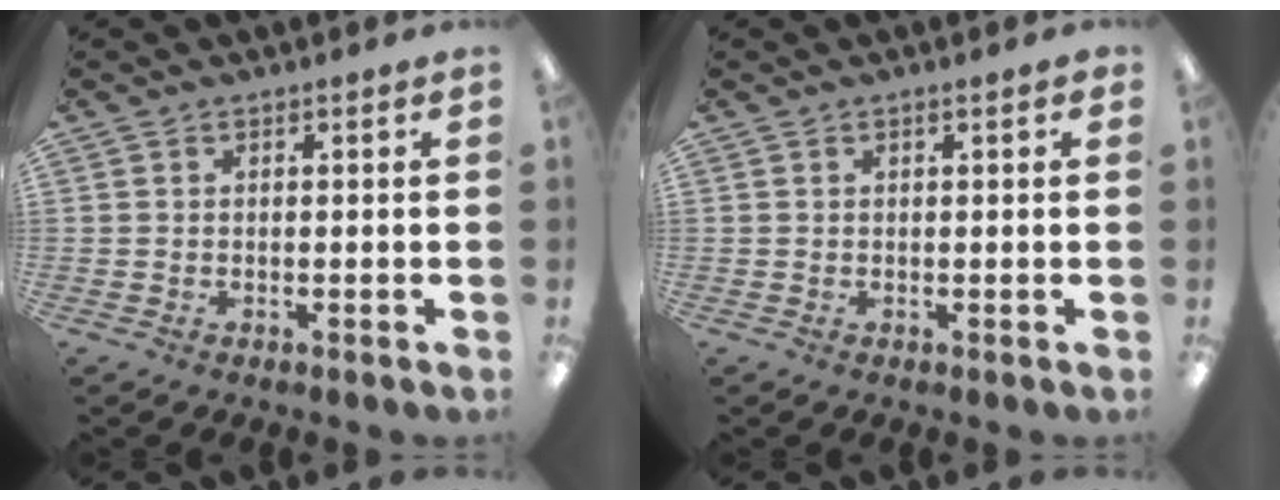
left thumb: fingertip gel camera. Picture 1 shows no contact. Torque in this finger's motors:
{"motor_torque": [-0.11, 0.04, -0.20, 0.04, 0.01]}